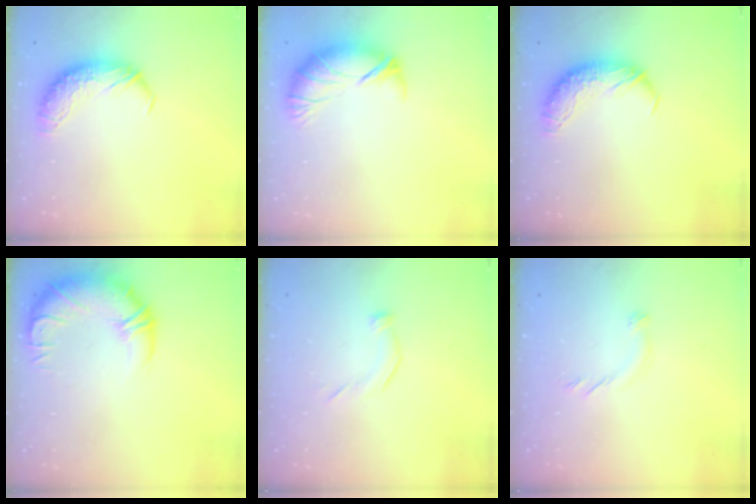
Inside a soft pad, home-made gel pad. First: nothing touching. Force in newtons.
{"total": 3.1, "press": 2.3, "slide": 2.0}
{"total": 0.0}
{"total": 4.2, "press": 2.2, "slide": 3.6}
{"total": 4.7, "press": 4.7, "slide": 0.5}
{"total": 5.3, "press": 5.1, "slide": 1.2}